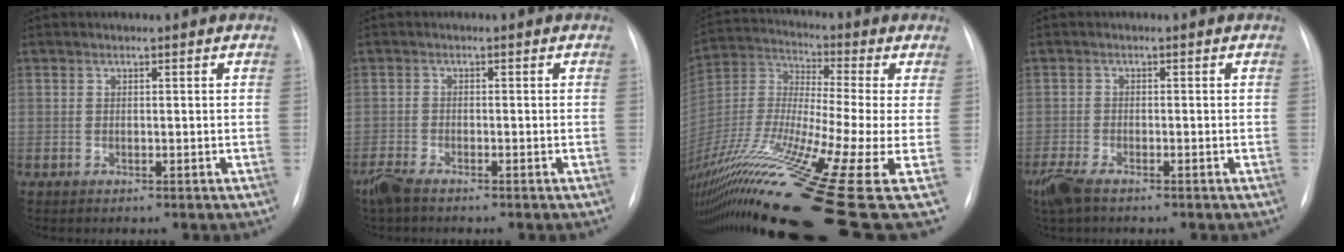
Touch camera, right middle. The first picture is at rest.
{"total": 3.3, "force": [-2.7, 0.6, 1.8], "torque": [-0.045, -0.010, -0.052]}
{"total": 24.1, "force": [-11.2, 0.9, 21.3], "torque": [-0.403, -0.051, -0.202]}
{"total": 4.6, "force": [-3.4, 1.3, 2.9], "torque": [-0.068, -0.013, -0.063]}